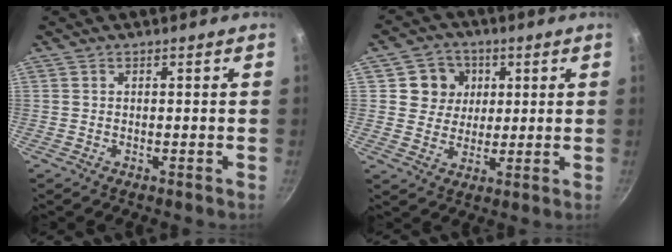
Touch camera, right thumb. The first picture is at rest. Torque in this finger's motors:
{"motor_torque": [0.44, 1.47, -0.15, -0.02, -0.01]}